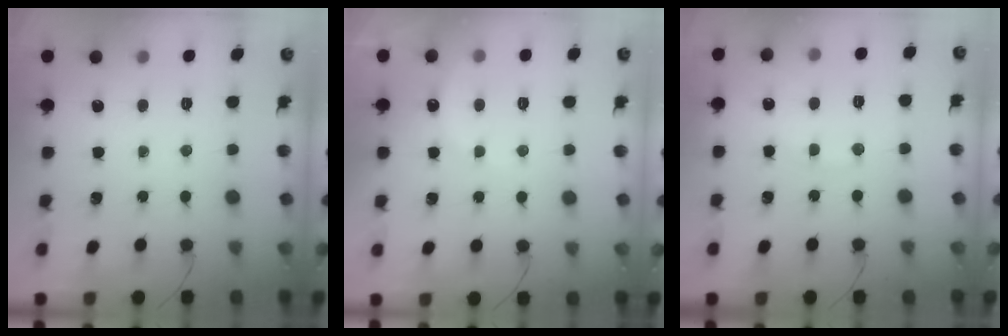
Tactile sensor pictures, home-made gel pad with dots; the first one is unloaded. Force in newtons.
{"total": 5.3, "press": 5.2, "slide": 1.2}
{"total": 5.5, "press": 5.5, "slide": 0.8}